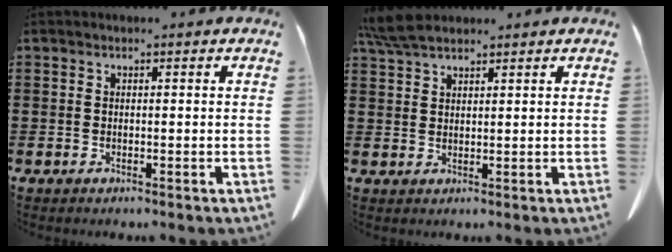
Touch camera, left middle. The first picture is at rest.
{"total": 4.5, "force": [3.6, 1.1, 2.4], "torque": [-0.065, -0.002, 0.066]}